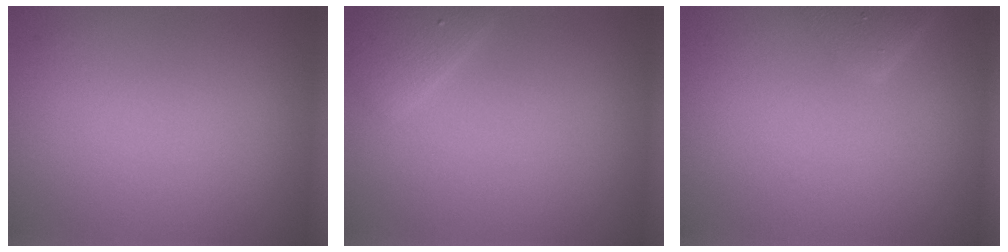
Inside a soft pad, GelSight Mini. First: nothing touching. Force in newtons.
{"total": 1.4, "press": 1.4, "slide": 0.1}
{"total": 2.1, "press": 2.1, "slide": 0.1}